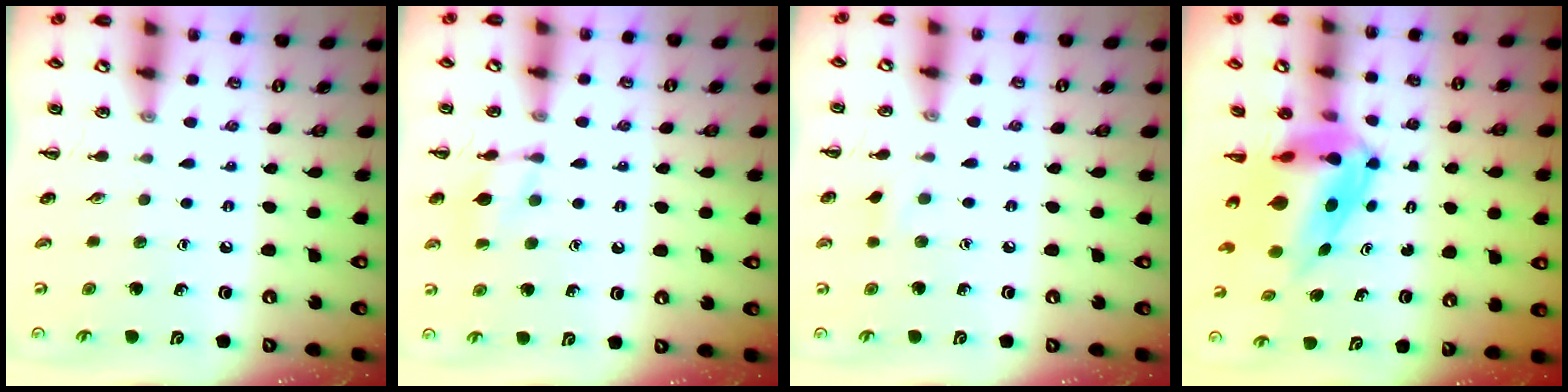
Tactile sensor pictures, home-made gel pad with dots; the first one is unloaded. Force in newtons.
{"total": 9.2, "press": 9.2, "slide": 1.0}
{"total": 5.0, "press": 4.6, "slide": 1.8}
{"total": 7.3, "press": 6.9, "slide": 2.3}